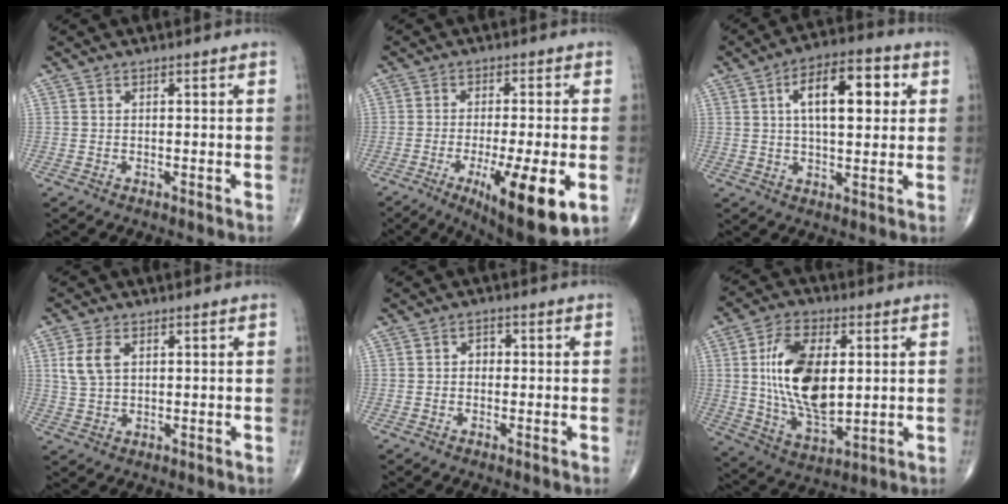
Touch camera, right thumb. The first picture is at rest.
{"total": 15.5, "force": [-5.4, 3.5, 14.1], "torque": [-0.201, -0.014, -0.072]}
{"total": 13.7, "force": [3.5, 6.2, 11.6], "torque": [-0.162, 0.012, 0.051]}
{"total": 5.6, "force": [1.6, 3.4, 4.1], "torque": [-0.087, 0.002, 0.036]}
{"total": 2.0, "force": [0.0, 1.6, 1.2], "torque": [-0.007, 0.009, -0.005]}
{"total": 18.0, "force": [2.4, 9.6, 15.0], "torque": [-0.260, -0.014, 0.050]}